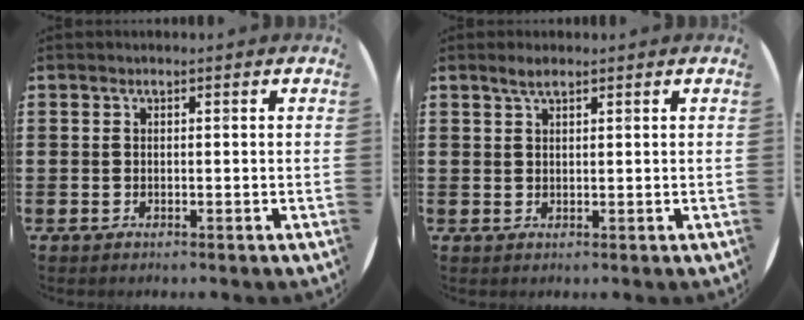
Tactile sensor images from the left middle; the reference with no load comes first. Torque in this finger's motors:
{"motor_torque": [0.20, -0.17, 0.02, 0.01]}